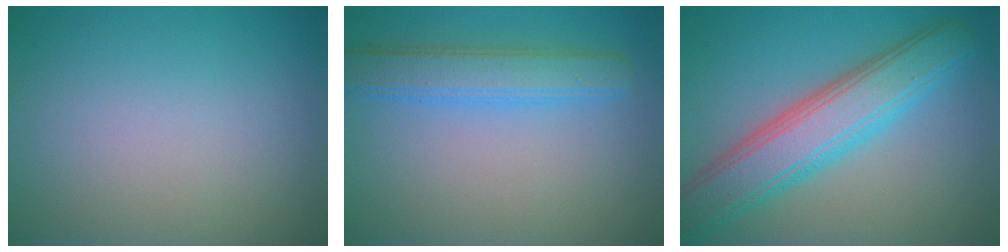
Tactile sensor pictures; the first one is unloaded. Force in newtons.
{"total": 3.9, "press": 3.9, "slide": 0.2}
{"total": 7.2, "press": 7.2, "slide": 0.1}